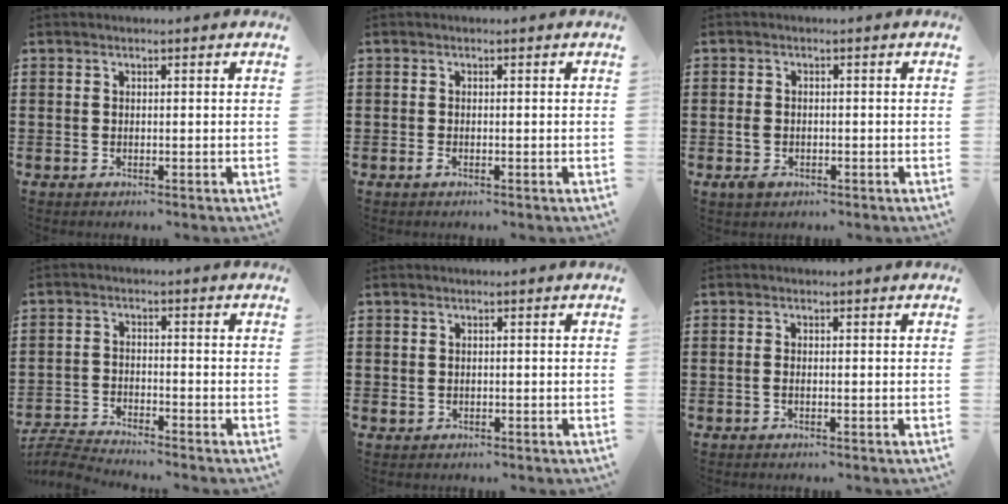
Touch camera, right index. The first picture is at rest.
{"total": 0.8, "force": [-0.5, 0.2, 0.6], "torque": [-0.021, -0.009, -0.009]}
{"total": 1.9, "force": [-0.9, 1.3, 1.2], "torque": [-0.032, -0.003, -0.019]}
{"total": 3.7, "force": [-3.7, -0.1, 0.1], "torque": [-0.019, -0.005, -0.081]}
{"total": 0.7, "force": [-0.2, 0.7, 0.1], "torque": [-0.004, 0.004, -0.005]}
{"total": 0.6, "force": [-0.3, 0.1, 0.5], "torque": [-0.010, -0.002, -0.005]}